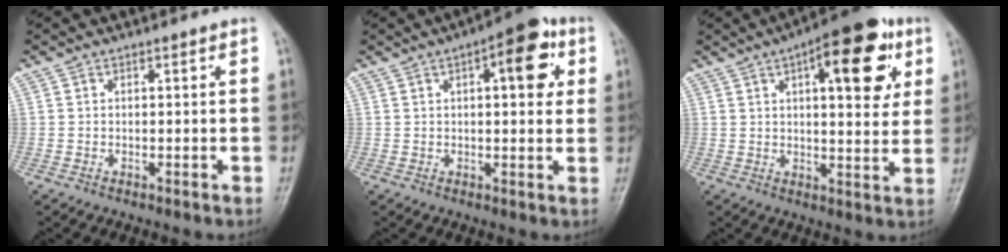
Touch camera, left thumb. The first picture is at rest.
{"total": 9.8, "force": [3.3, 3.8, 8.4], "torque": [-0.086, 0.005, 0.034]}
{"total": 16.3, "force": [6.4, 6.3, 13.6], "torque": [-0.147, -0.007, 0.080]}